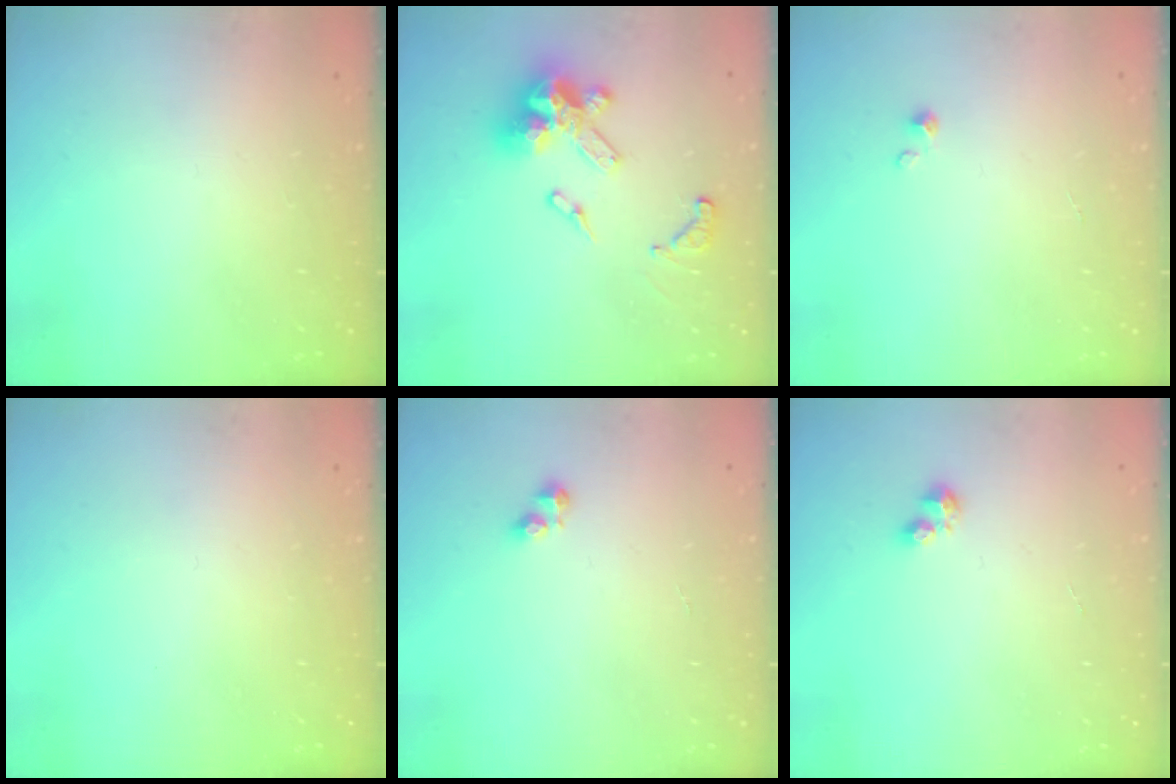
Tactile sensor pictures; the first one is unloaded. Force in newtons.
{"total": 17.1, "press": 17.0, "slide": 2.0}
{"total": 0.7, "press": 0.7, "slide": 0.1}
{"total": 0.0}
{"total": 2.8, "press": 2.8, "slide": 0.4}
{"total": 3.0, "press": 3.0, "slide": 0.4}